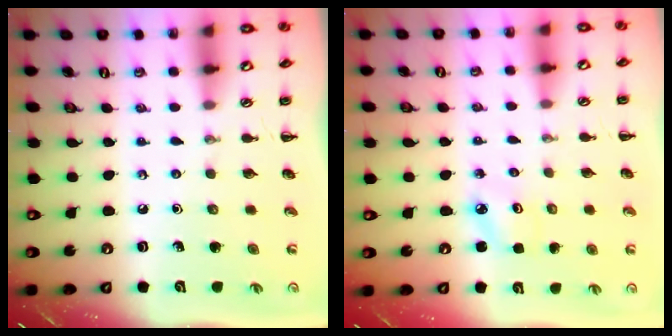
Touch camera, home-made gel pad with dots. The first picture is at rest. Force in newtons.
{"total": 2.5, "press": 2.4, "slide": 0.6}